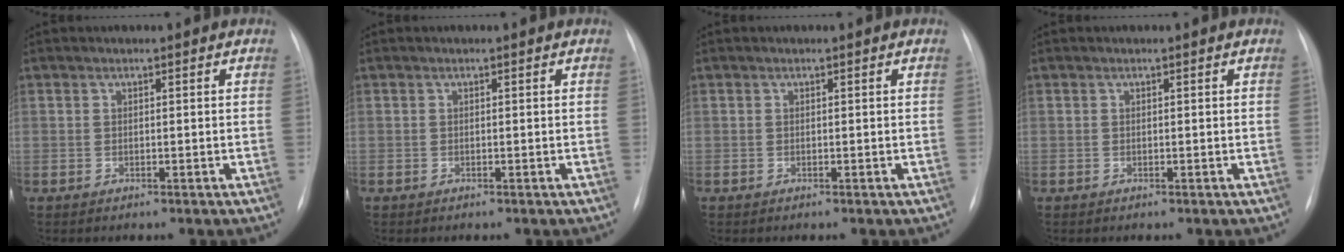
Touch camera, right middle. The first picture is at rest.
{"total": 0.0}
{"total": 0.0}
{"total": 0.0}